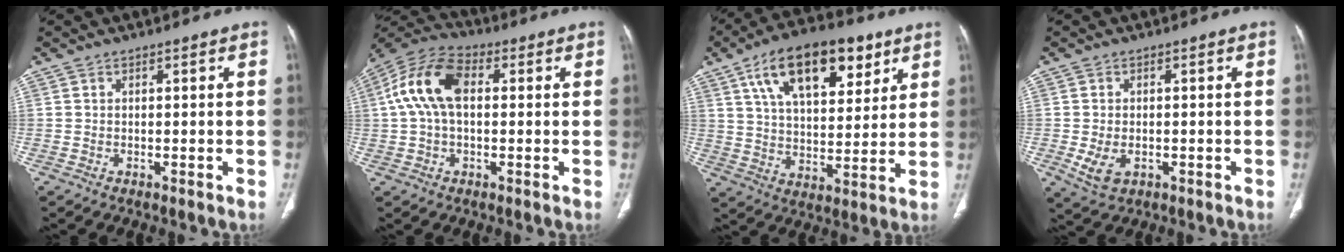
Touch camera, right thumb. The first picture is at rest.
{"total": 12.6, "force": [1.8, 7.5, 10.0], "torque": [-0.202, 0.032, 0.024]}
{"total": 20.2, "force": [10.2, 10.0, 14.4], "torque": [-0.199, -0.020, 0.172]}
{"total": 4.9, "force": [-1.1, 3.2, 3.5], "torque": [-0.069, -0.002, -0.010]}